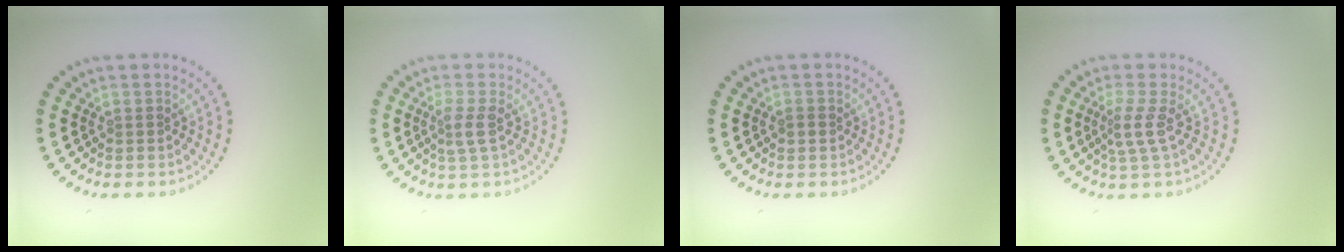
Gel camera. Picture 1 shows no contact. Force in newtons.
{"total": 1.8, "press": 1.4, "slide": 1.1}
{"total": 0.7, "press": 0.7, "slide": 0.2}
{"total": 2.2, "press": 1.5, "slide": 1.7}